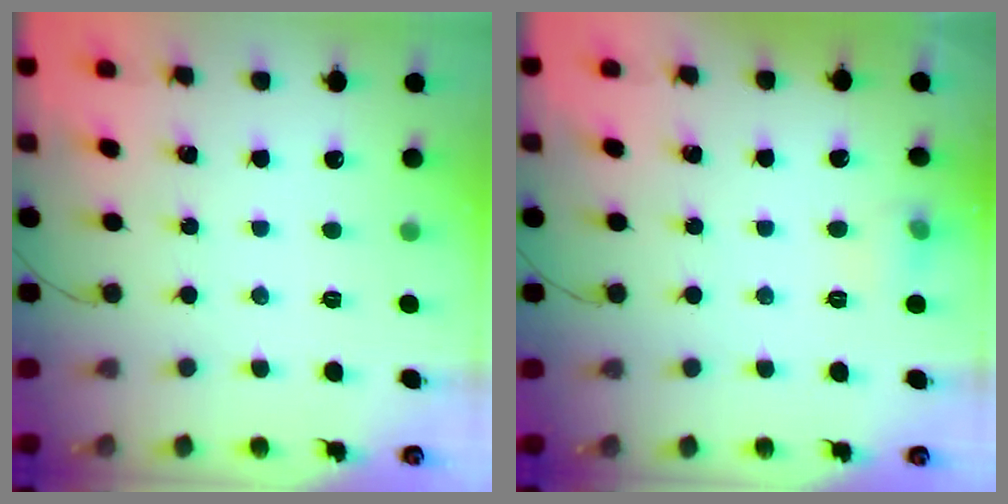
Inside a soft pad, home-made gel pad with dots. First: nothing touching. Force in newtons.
{"total": 5.8, "press": 5.6, "slide": 1.4}